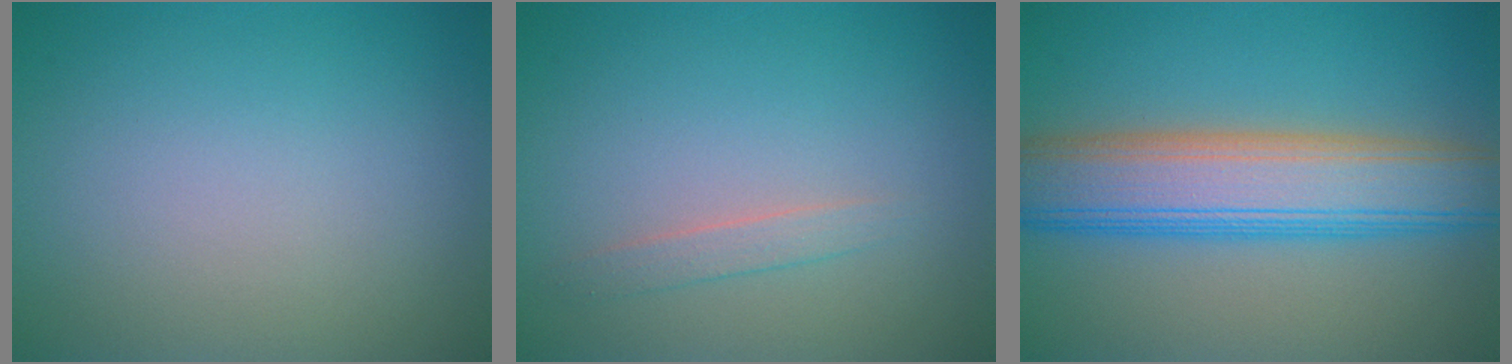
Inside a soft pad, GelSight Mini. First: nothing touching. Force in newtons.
{"total": 1.3, "press": 1.3, "slide": 0.1}
{"total": 8.8, "press": 8.8, "slide": 0.2}